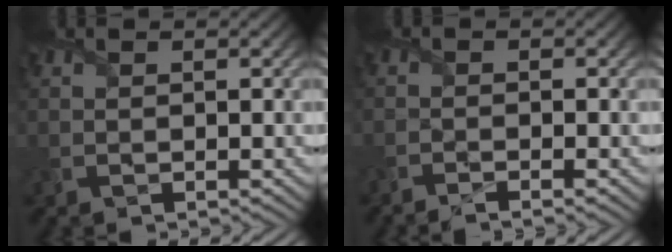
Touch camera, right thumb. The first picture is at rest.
{"total": 1.3, "force": [-1.2, -0.5, 0.5], "torque": [-0.012, -0.002, -0.027]}